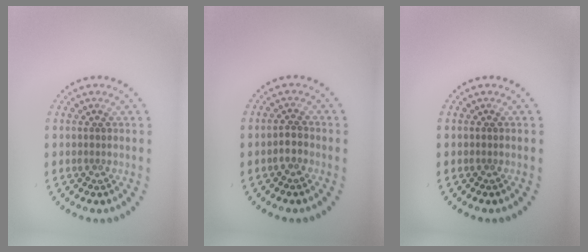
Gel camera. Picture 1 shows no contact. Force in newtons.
{"total": 1.2, "press": 1.0, "slide": 0.7}
{"total": 0.0}